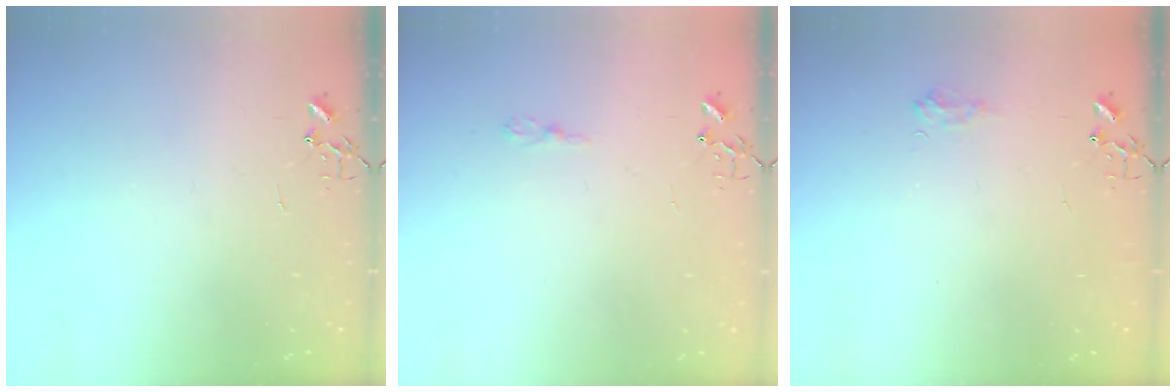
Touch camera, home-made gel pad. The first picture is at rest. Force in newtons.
{"total": 3.6, "press": 3.6, "slide": 0.4}
{"total": 6.3, "press": 6.3, "slide": 0.8}